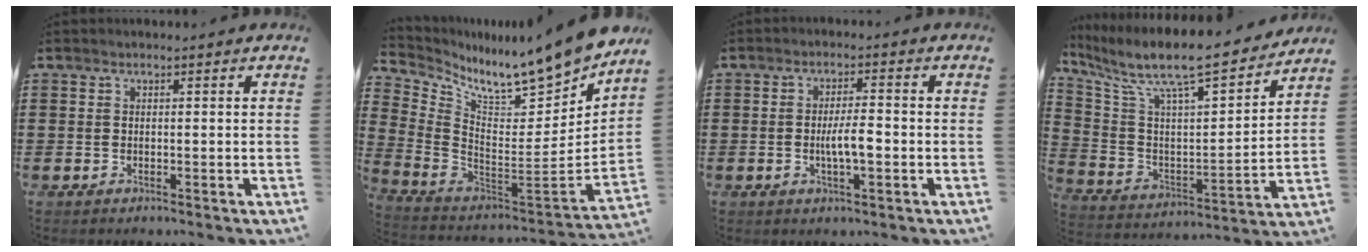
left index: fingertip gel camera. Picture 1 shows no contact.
{"total": 9.4, "force": [8.7, 0.1, 3.4], "torque": [-0.081, -0.090, 0.139]}
{"total": 4.2, "force": [-0.9, 1.0, 3.9], "torque": [-0.076, 0.003, -0.019]}
{"total": 9.4, "force": [7.9, 1.2, 4.8], "torque": [-0.122, -0.068, 0.127]}